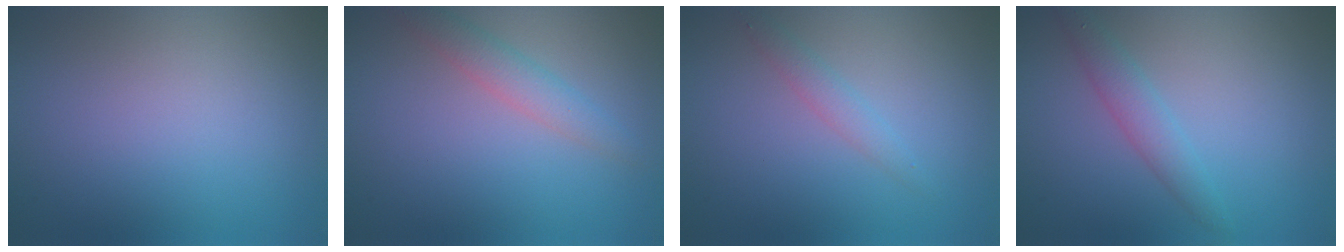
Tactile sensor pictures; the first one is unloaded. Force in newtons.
{"total": 2.5, "press": 2.5, "slide": 0.1}
{"total": 1.5, "press": 1.5, "slide": 0.1}
{"total": 2.4, "press": 2.4, "slide": 0.1}